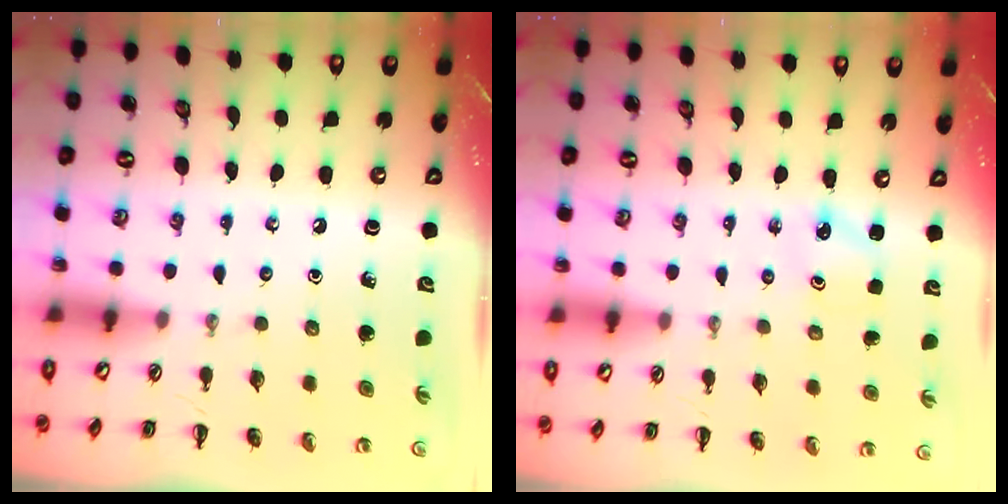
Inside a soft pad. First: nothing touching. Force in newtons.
{"total": 1.8, "press": 1.7, "slide": 0.5}